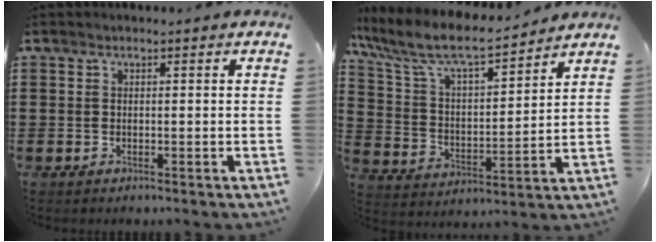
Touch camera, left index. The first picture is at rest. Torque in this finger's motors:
{"motor_torque": [1.07, -1.07, 0.35, 0.21]}